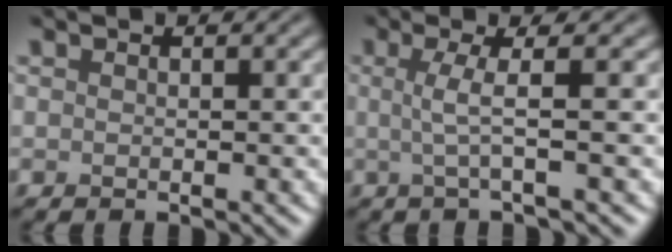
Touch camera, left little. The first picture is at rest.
{"total": 2.9, "force": [-0.3, 0.5, 2.9], "torque": [-0.052, 0.001, -0.010]}